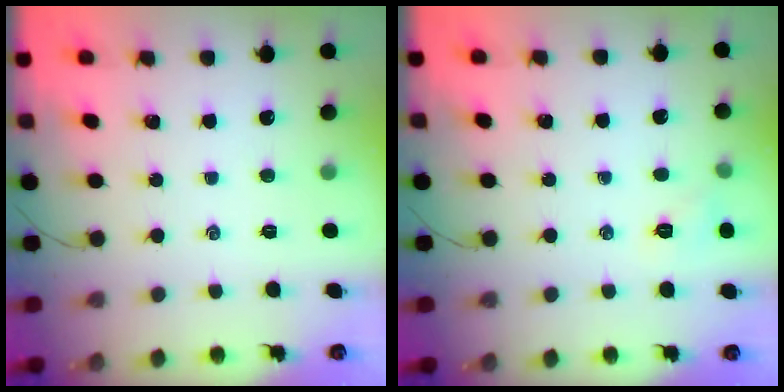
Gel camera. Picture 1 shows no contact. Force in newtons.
{"total": 5.7, "press": 5.6, "slide": 1.2}